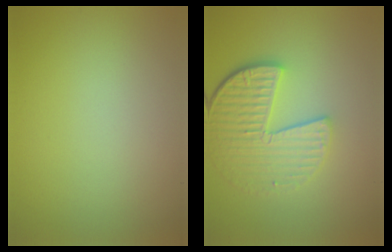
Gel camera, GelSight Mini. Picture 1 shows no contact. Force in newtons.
{"total": 5.8, "press": 4.1, "slide": 4.0}